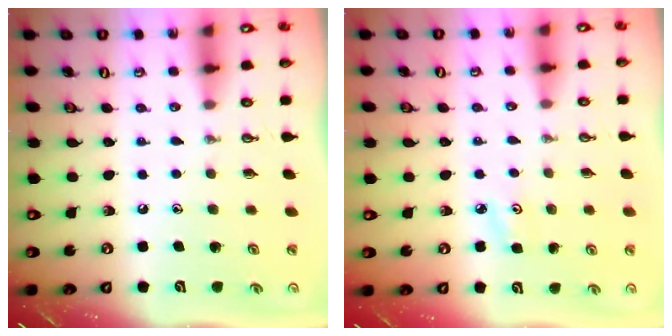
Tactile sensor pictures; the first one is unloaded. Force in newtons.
{"total": 3.7, "press": 3.7, "slide": 0.4}